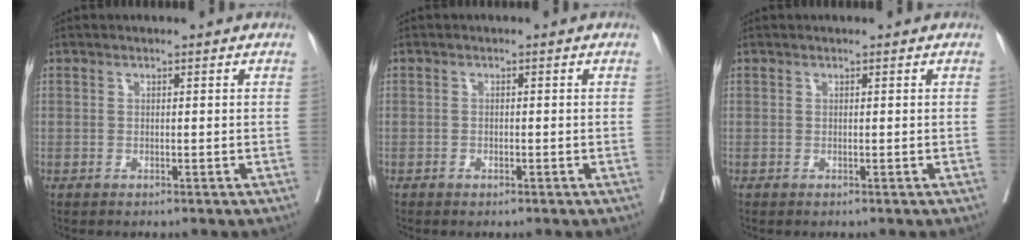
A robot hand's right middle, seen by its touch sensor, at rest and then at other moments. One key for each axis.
{"total": 0.6, "fx": -0.4, "fy": 0.3, "fz": 0.3, "tx": -0.006, "ty": 0.002, "tz": -0.006}
{"total": 0.0}